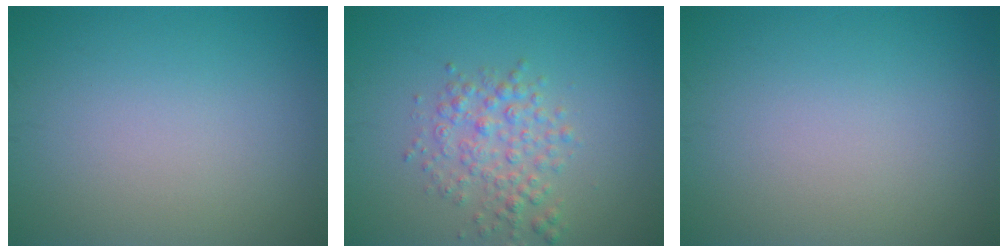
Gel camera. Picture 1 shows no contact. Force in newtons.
{"total": 3.1, "press": 3.1, "slide": 0.0}
{"total": 0.0}